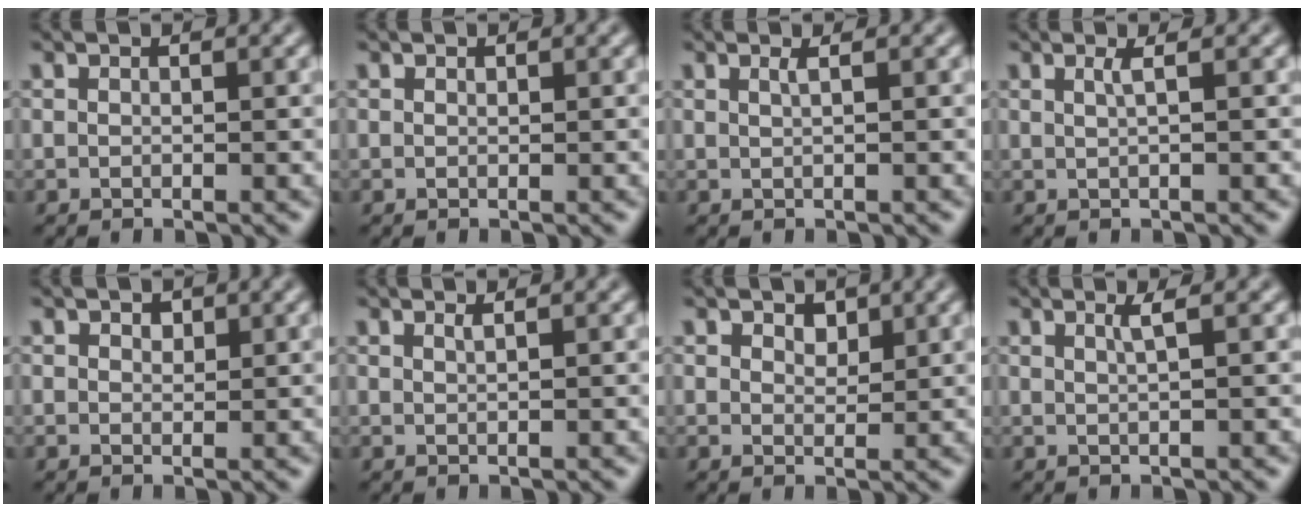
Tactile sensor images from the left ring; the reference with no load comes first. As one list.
[{"total": 0.0}, {"total": 0.9, "force": [0.4, 0.3, 0.8], "torque": [-0.009, 0.002, 0.003]}, {"total": 1.2, "force": [0.4, 0.3, 1.1], "torque": [-0.015, 0.003, 0.004]}, {"total": 0.9, "force": [0.6, 0.6, 0.3], "torque": [-0.004, -0.002, 0.008]}, {"total": 0.7, "force": [0.5, 0.2, 0.5], "torque": [-0.002, 0.000, 0.007]}, {"total": 1.3, "force": [0.9, 0.8, 0.6], "torque": [-0.010, 0.000, 0.014]}, {"total": 1.4, "force": [0.6, 0.3, 1.2], "torque": [-0.015, 0.002, 0.007]}]